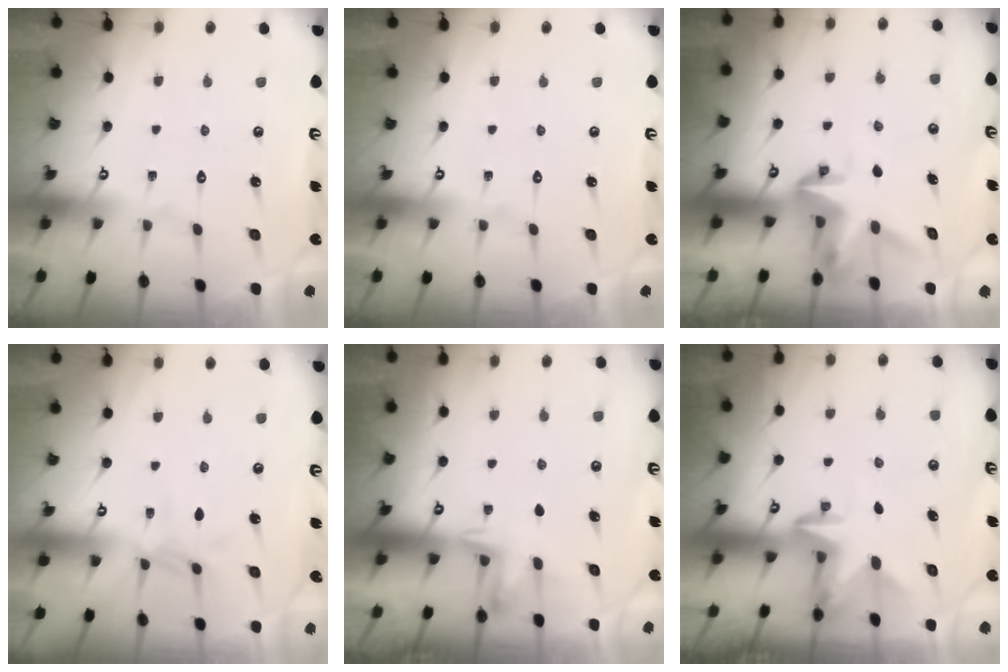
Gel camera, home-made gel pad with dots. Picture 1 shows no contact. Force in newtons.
{"total": 0.0}
{"total": 4.3, "press": 4.3, "slide": 0.2}
{"total": 5.0, "press": 5.0, "slide": 0.5}
{"total": 2.6, "press": 2.5, "slide": 0.7}
{"total": 2.9, "press": 2.8, "slide": 0.7}